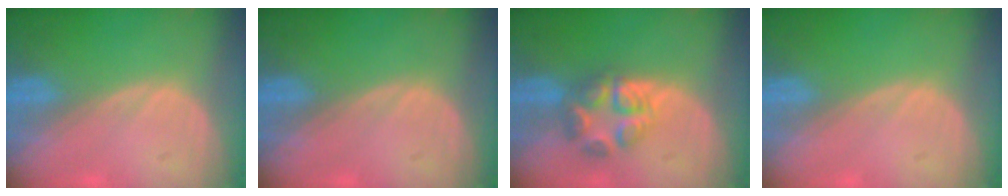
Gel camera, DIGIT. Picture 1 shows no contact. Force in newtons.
{"total": 0.0}
{"total": 5.6, "press": 5.6, "slide": 0.4}
{"total": 0.0}